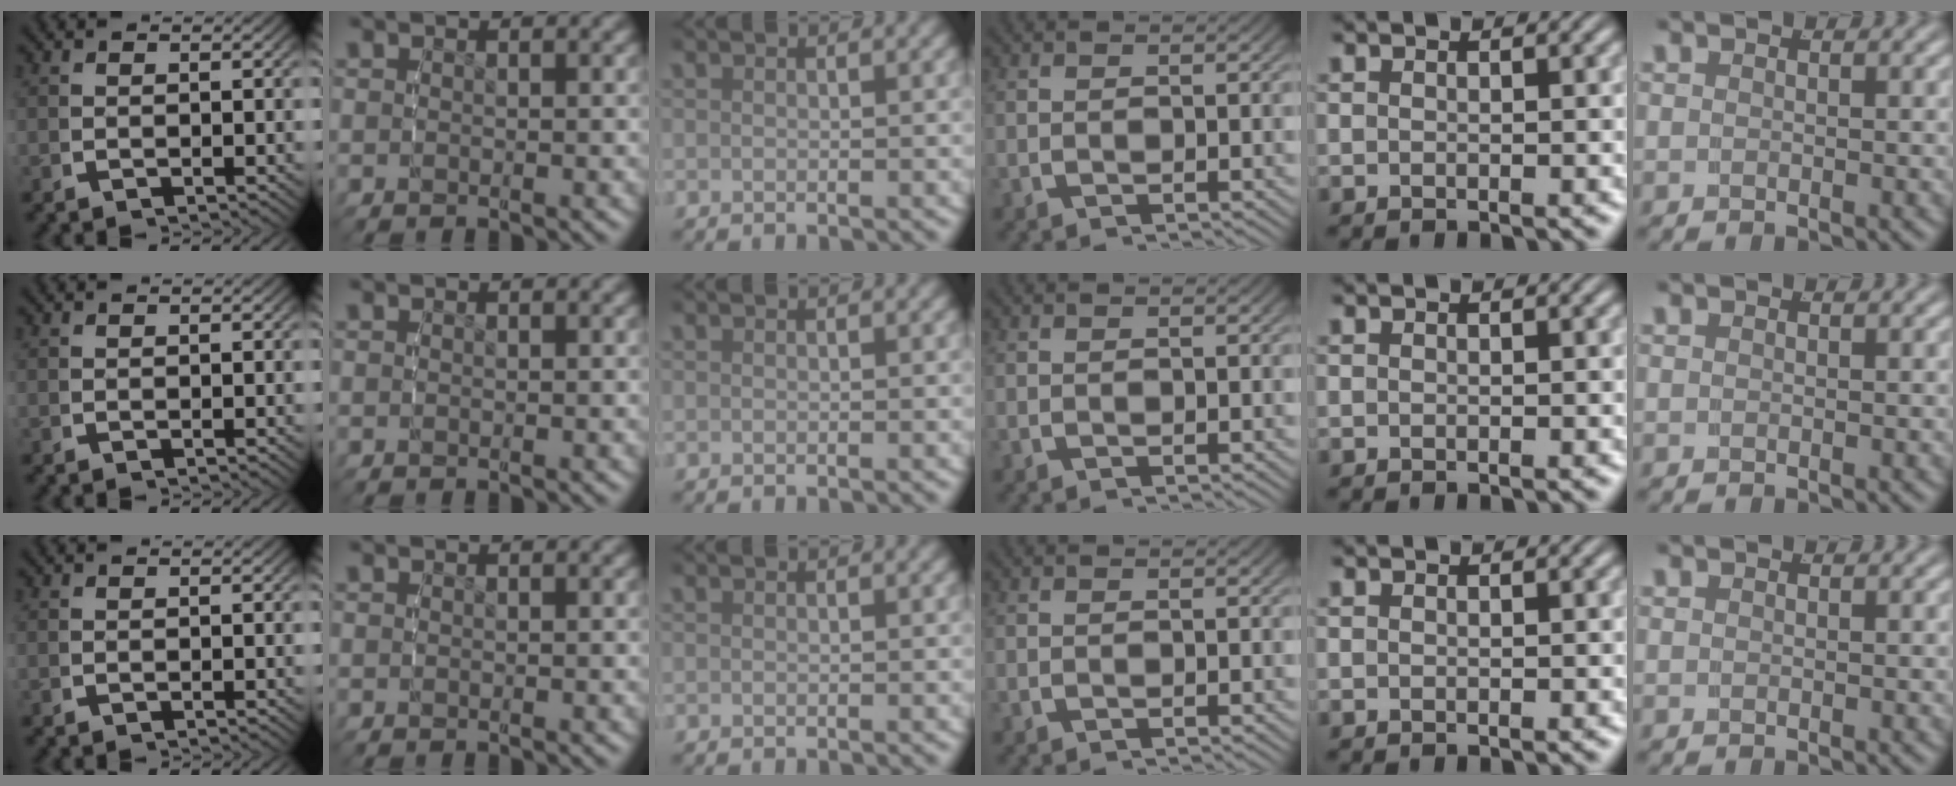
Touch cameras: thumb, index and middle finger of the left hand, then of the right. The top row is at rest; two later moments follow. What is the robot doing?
{"motion": "lift_and_place", "object": "condiment"}